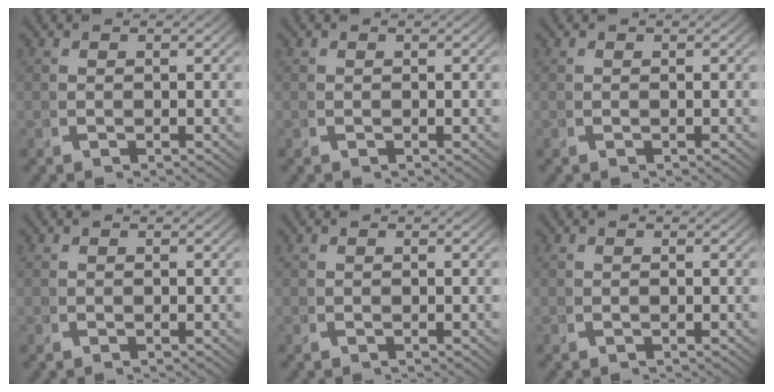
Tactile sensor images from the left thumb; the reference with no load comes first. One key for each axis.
{"total": 0.0}
{"total": 0.0}
{"total": 0.0}
{"total": 0.0}
{"total": 0.0}